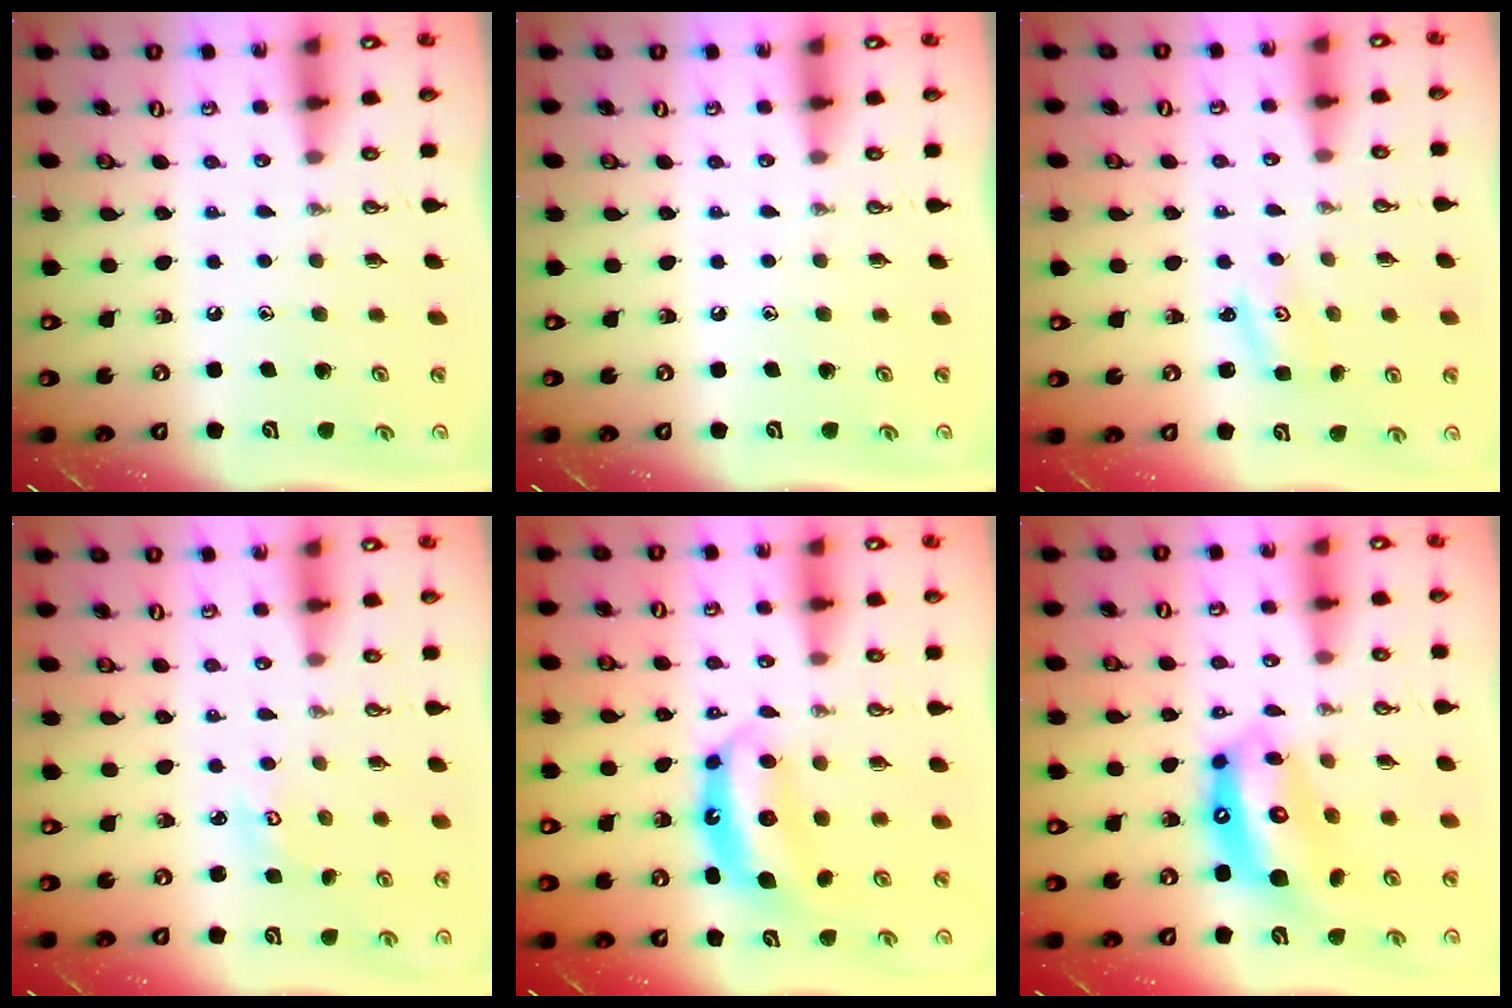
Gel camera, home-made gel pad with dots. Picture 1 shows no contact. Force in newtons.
{"total": 0.0}
{"total": 2.0, "press": 2.0, "slide": 0.2}
{"total": 2.8, "press": 2.8, "slide": 0.3}
{"total": 7.0, "press": 6.9, "slide": 0.5}
{"total": 13.4, "press": 13.3, "slide": 1.1}